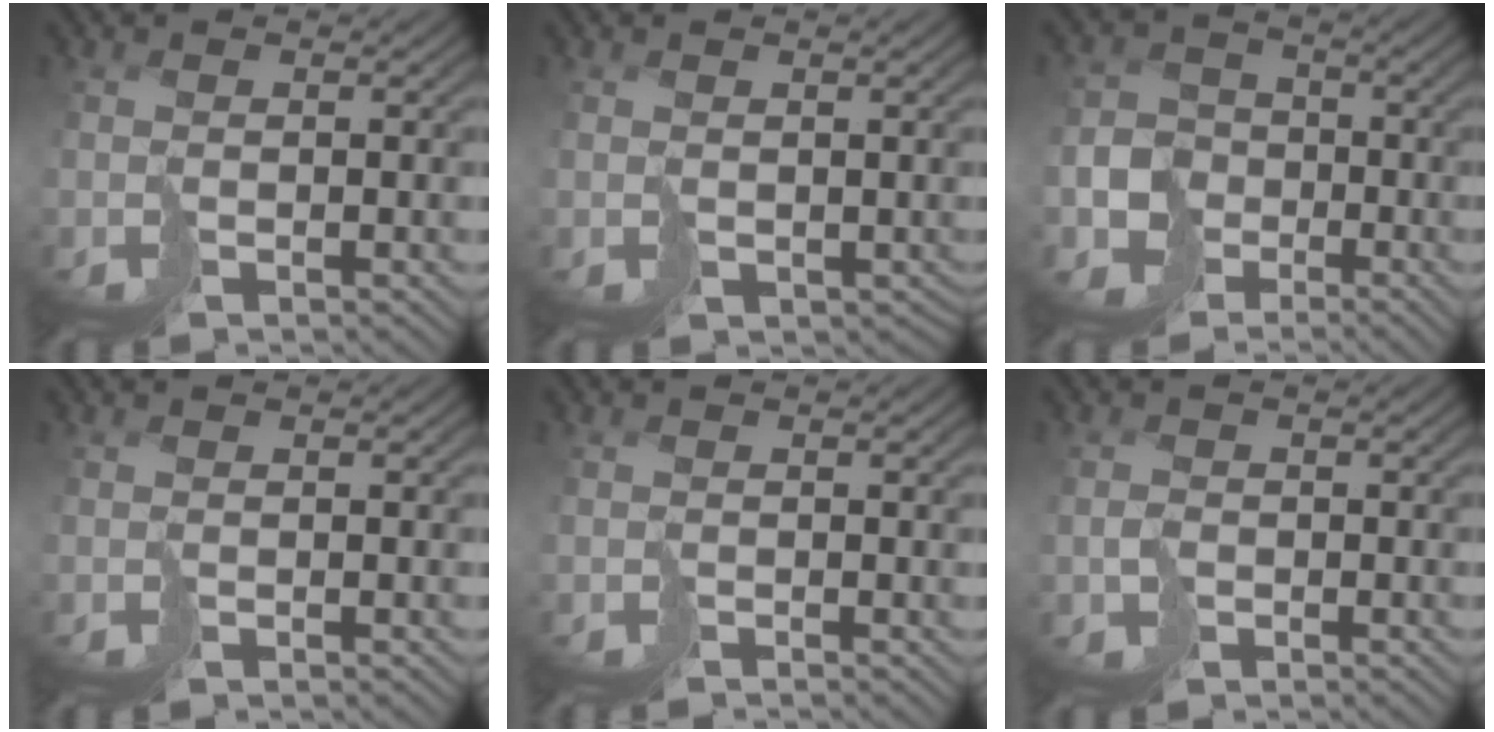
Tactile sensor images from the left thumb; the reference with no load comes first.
{"total": 1.4, "force": [0.3, 1.2, 0.6], "torque": [-0.015, -0.009, 0.011]}
{"total": 5.5, "force": [-2.8, 4.5, 1.4], "torque": [-0.023, -0.005, -0.065]}
{"total": 0.0}
{"total": 0.7, "force": [-0.6, 0.2, -0.1], "torque": [-0.004, -0.003, -0.015]}
{"total": 1.6, "force": [-0.7, 1.4, 0.3], "torque": [-0.002, -0.003, -0.017]}